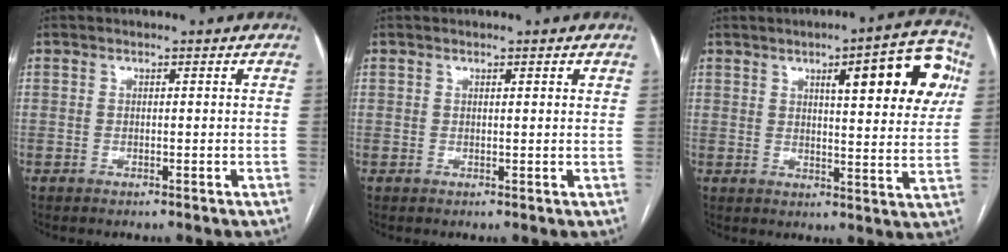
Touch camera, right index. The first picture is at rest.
{"total": 1.0, "force": [0.8, 0.2, 0.6], "torque": [-0.011, 0.002, 0.009]}
{"total": 14.2, "force": [5.8, 3.1, 12.6], "torque": [-0.149, 0.014, 0.070]}